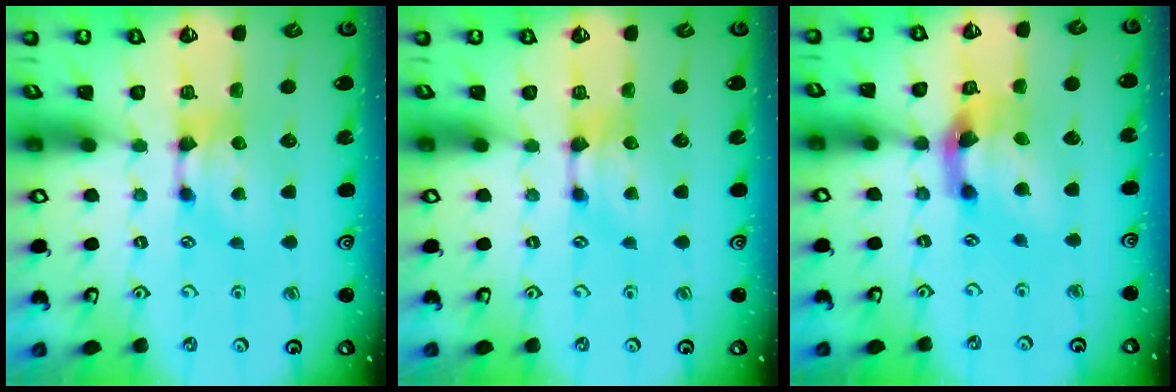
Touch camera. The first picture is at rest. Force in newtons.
{"total": 0.6, "press": 0.1, "slide": 0.6}
{"total": 5.8, "press": 5.3, "slide": 2.4}